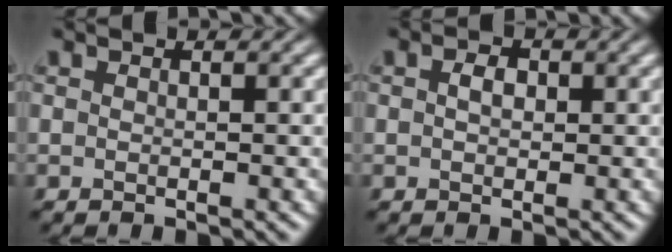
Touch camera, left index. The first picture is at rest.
{"total": 1.6, "force": [0.3, 1.1, 1.2], "torque": [-0.023, 0.003, 0.001]}